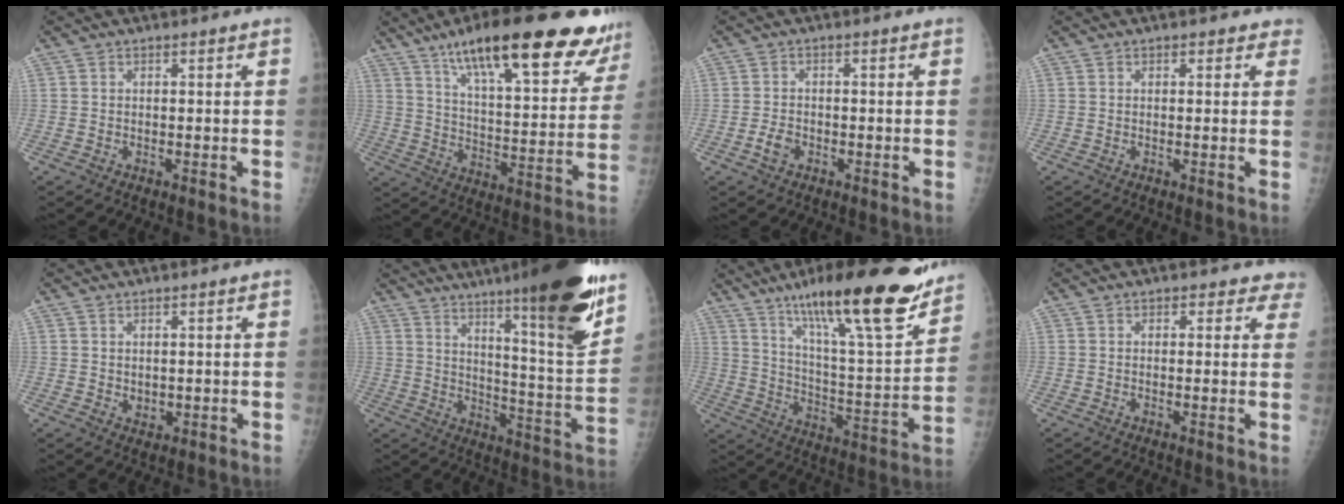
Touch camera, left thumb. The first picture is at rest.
{"total": 26.7, "force": [17.9, 7.1, 18.5], "torque": [-0.239, -0.046, 0.267]}
{"total": 2.4, "force": [-1.1, 1.5, 1.5], "torque": [-0.029, 0.009, -0.021]}
{"total": 1.7, "force": [1.1, 1.1, 0.7], "torque": [0.013, -0.002, 0.006]}
{"total": 1.7, "force": [0.3, 1.2, 1.2], "torque": [-0.014, -0.006, 0.011]}
{"total": 23.1, "force": [15.1, 2.3, 17.3], "torque": [-0.231, -0.074, 0.226]}
{"total": 25.7, "force": [17.7, 4.6, 18.0], "torque": [-0.261, -0.068, 0.288]}
{"total": 3.7, "force": [2.9, 2.2, 0.7], "torque": [0.032, -0.010, 0.016]}